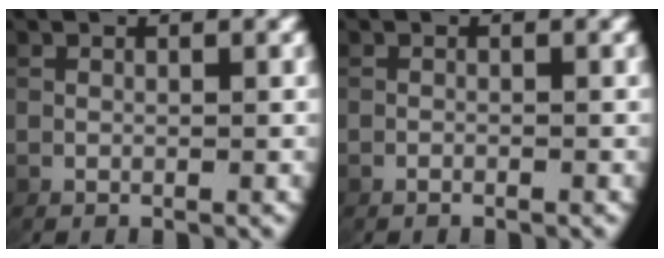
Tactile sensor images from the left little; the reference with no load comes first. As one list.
[{"total": 0.6, "force": [-0.6, -0.3, 0.1], "torque": [-0.006, -0.001, -0.010]}]